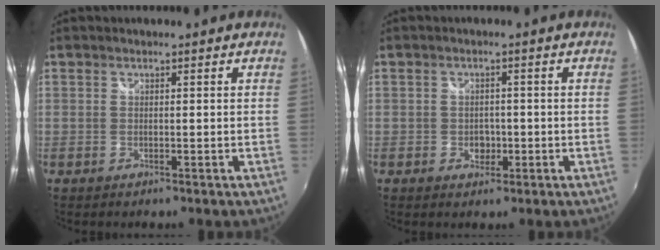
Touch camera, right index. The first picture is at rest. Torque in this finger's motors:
{"motor_torque": [0.04, 0.02, 0.06, 0.00]}